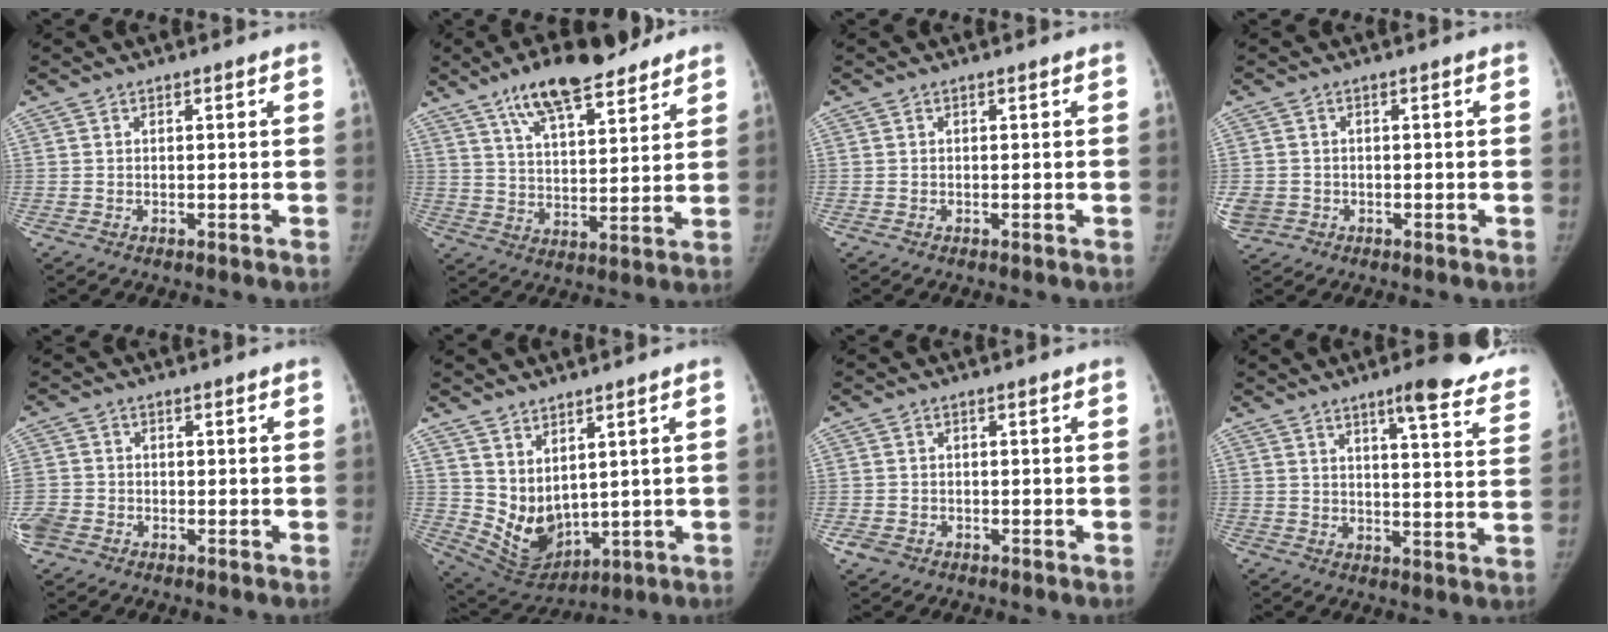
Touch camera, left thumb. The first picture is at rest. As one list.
[{"total": 16.4, "force": [11.2, 5.6, 10.6], "torque": [-0.144, -0.042, 0.187]}, {"total": 0.0}, {"total": 4.8, "force": [-1.0, 4.3, 1.9], "torque": [-0.052, 0.005, -0.010]}, {"total": 5.9, "force": [-2.1, 5.0, 2.4], "torque": [-0.073, 0.009, -0.038]}, {"total": 9.2, "force": [3.6, 5.4, 6.5], "torque": [-0.090, -0.032, 0.096]}, {"total": 2.5, "force": [-1.3, 1.8, 1.0], "torque": [-0.022, 0.006, -0.019]}, {"total": 16.6, "force": [12.9, 2.8, 10.1], "torque": [-0.091, -0.067, 0.146]}]